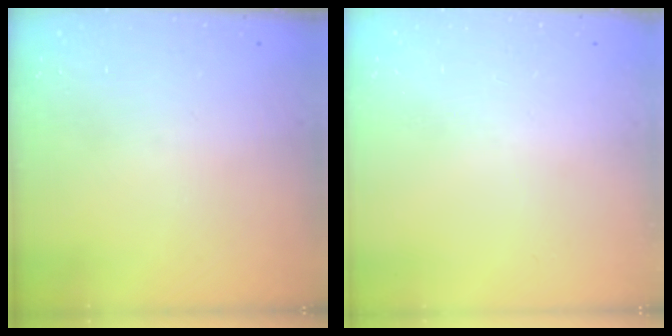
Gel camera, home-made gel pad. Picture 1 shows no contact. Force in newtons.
{"total": 0.0}